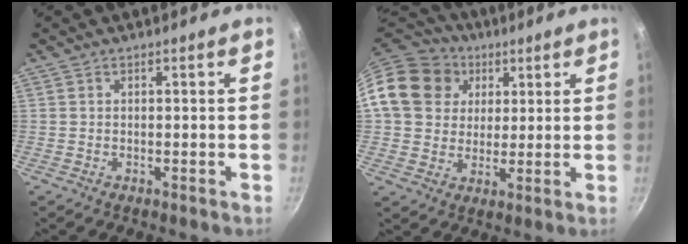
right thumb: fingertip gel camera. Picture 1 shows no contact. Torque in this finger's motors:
{"motor_torque": [-0.57, 1.26, 0.93, -0.31, 0.31]}